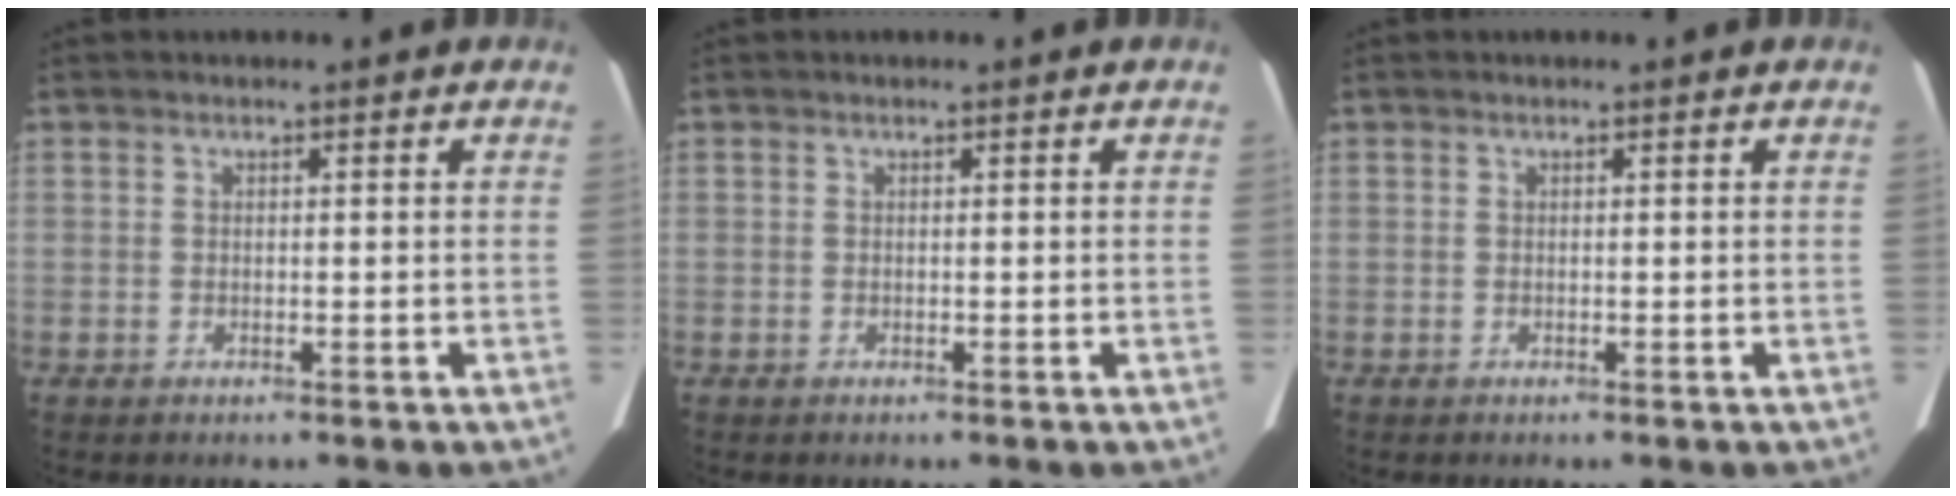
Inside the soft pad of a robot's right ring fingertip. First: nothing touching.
{"total": 0.0}
{"total": 0.0}